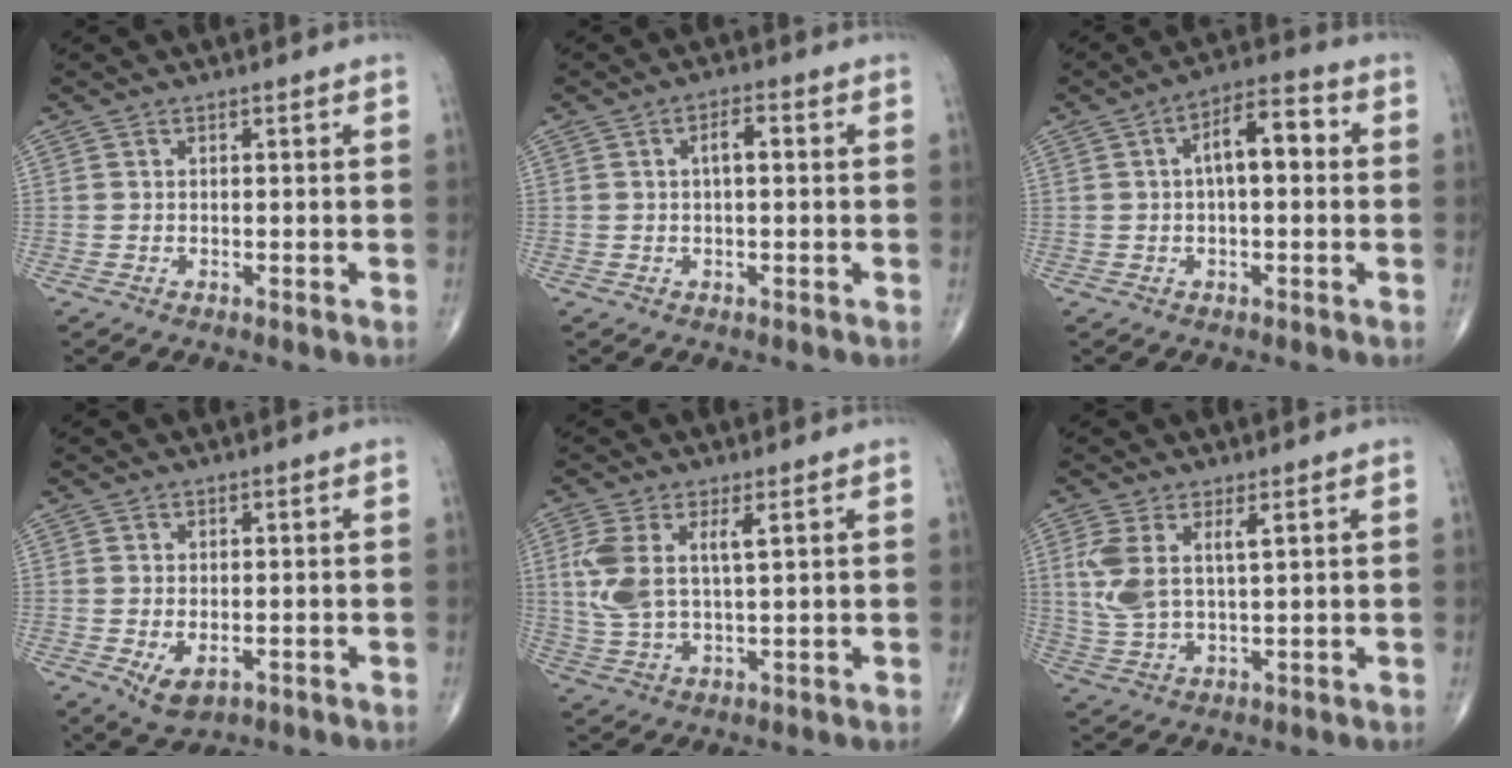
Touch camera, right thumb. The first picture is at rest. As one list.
[{"total": 3.1, "force": [0.4, 1.3, 2.8], "torque": [-0.044, 0.010, 0.003]}, {"total": 8.7, "force": [1.1, 3.8, 7.7], "torque": [-0.112, 0.030, 0.006]}, {"total": 4.4, "force": [-1.3, 2.4, 3.4], "torque": [-0.057, -0.009, -0.011]}, {"total": 8.3, "force": [2.3, 3.4, 7.2], "torque": [-0.168, -0.004, 0.053]}, {"total": 7.2, "force": [2.3, 2.8, 6.3], "torque": [-0.146, -0.007, 0.054]}]